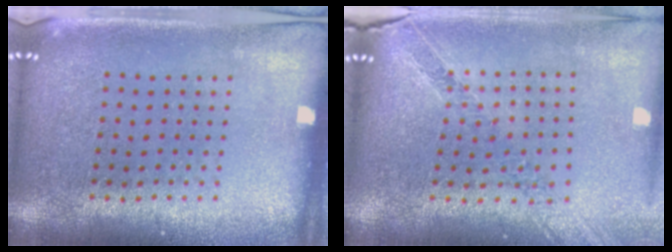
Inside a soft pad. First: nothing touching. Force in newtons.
{"total": 1.1, "press": 1.1, "slide": 0.1}